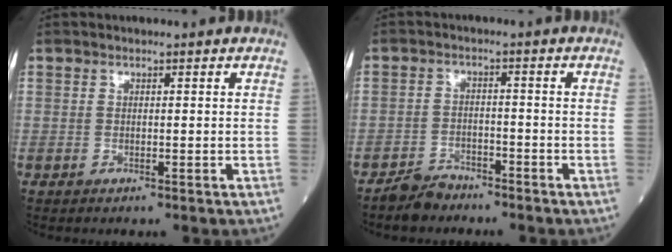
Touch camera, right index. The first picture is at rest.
{"total": 3.6, "force": [-3.3, 1.4, 0.3], "torque": [-0.012, 0.001, -0.062]}